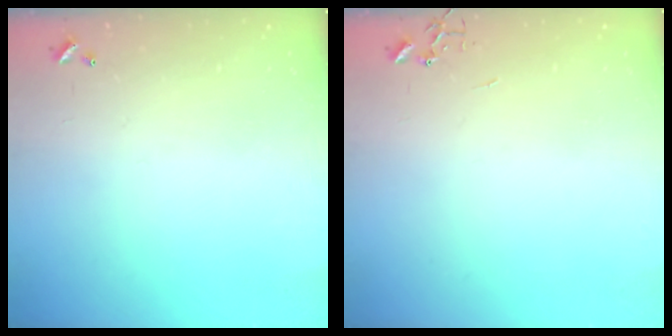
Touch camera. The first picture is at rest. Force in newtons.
{"total": 0.0}